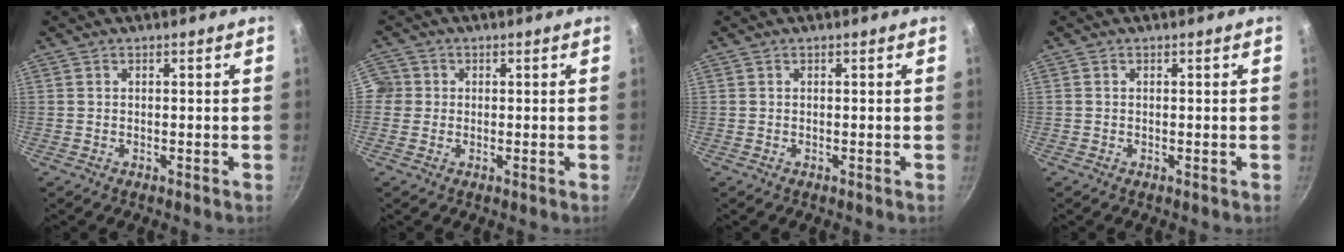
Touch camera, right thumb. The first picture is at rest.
{"total": 3.3, "force": [-0.1, 3.2, 0.6], "torque": [0.015, 0.005, -0.009]}
{"total": 0.0}
{"total": 0.0}